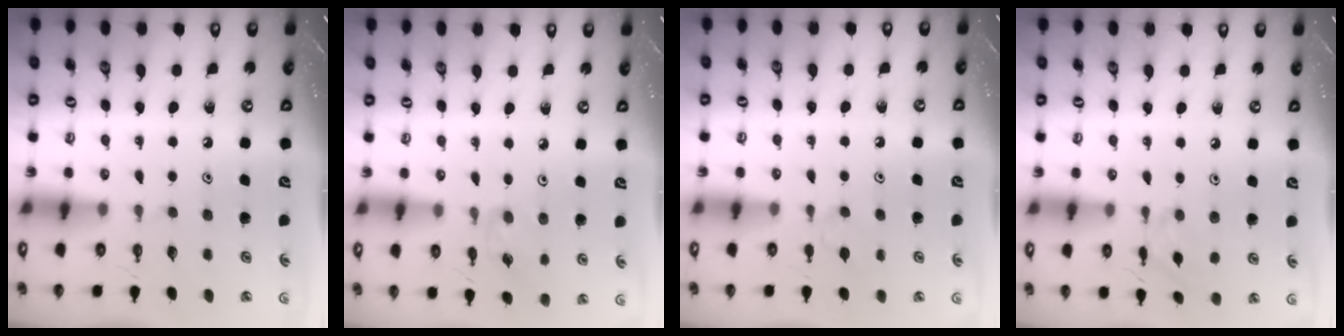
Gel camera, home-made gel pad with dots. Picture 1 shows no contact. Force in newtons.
{"total": 3.2, "press": 3.2, "slide": 0.5}
{"total": 3.3, "press": 3.2, "slide": 0.6}
{"total": 1.6, "press": 1.6, "slide": 0.2}